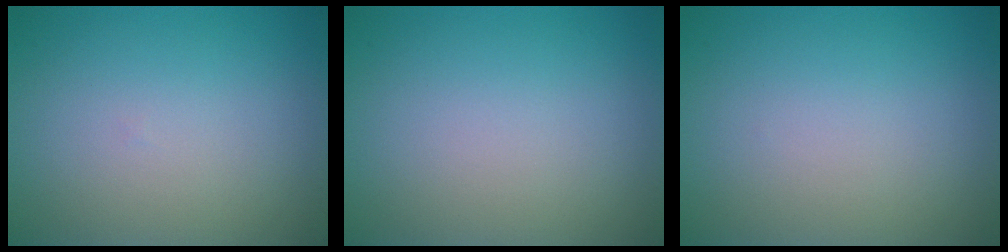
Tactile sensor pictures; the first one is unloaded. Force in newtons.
{"total": 0.0}
{"total": 0.0}